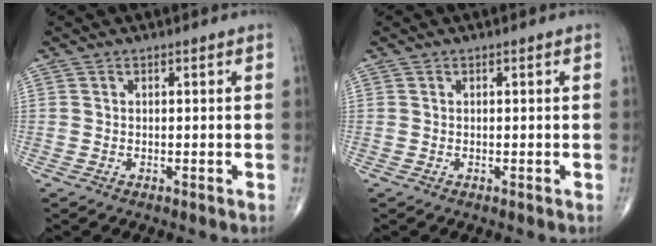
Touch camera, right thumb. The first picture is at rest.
{"total": 0.0}